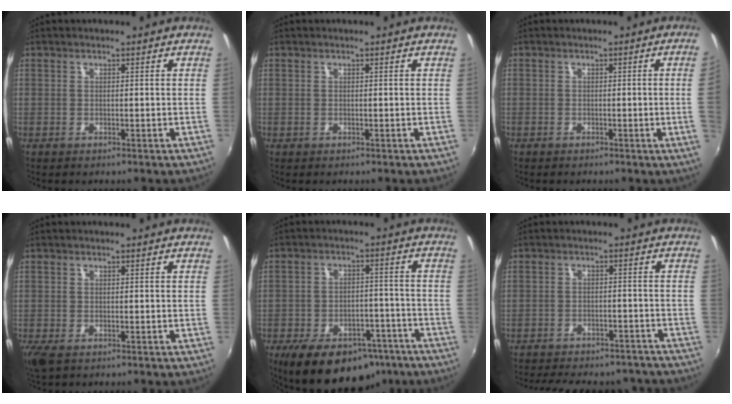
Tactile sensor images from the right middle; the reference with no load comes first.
{"total": 0.0}
{"total": 2.9, "force": [-0.3, -1.6, 2.4], "torque": [-0.042, -0.014, 0.002]}
{"total": 3.1, "force": [-1.8, 1.4, 2.1], "torque": [-0.043, -0.015, -0.030]}
{"total": 17.8, "force": [-12.3, 9.2, 9.0], "torque": [-0.172, 0.002, -0.161]}
{"total": 18.8, "force": [-16.4, 6.3, 6.8], "torque": [-0.148, 0.004, -0.200]}